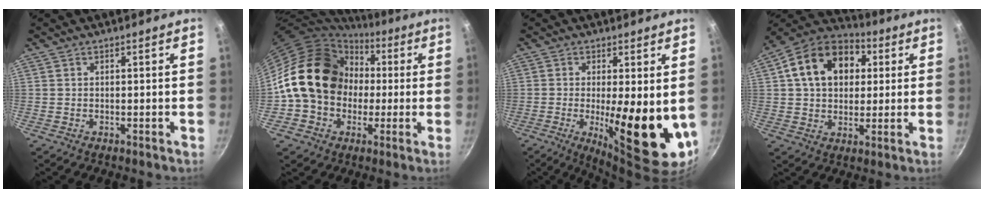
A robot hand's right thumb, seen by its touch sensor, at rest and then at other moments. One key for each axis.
{"total": 19.0, "fx": 1.2, "fy": 15.8, "fz": 10.5, "tx": -0.154, "ty": 0.047, "tz": 0.023}
{"total": 14.8, "fx": -1.2, "fy": 4.3, "fz": 14.1, "tx": -0.192, "ty": -0.021, "tz": -0.009}
{"total": 17.6, "fx": 4.4, "fy": 13.0, "fz": 11.1, "tx": -0.166, "ty": 0.024, "tz": 0.059}